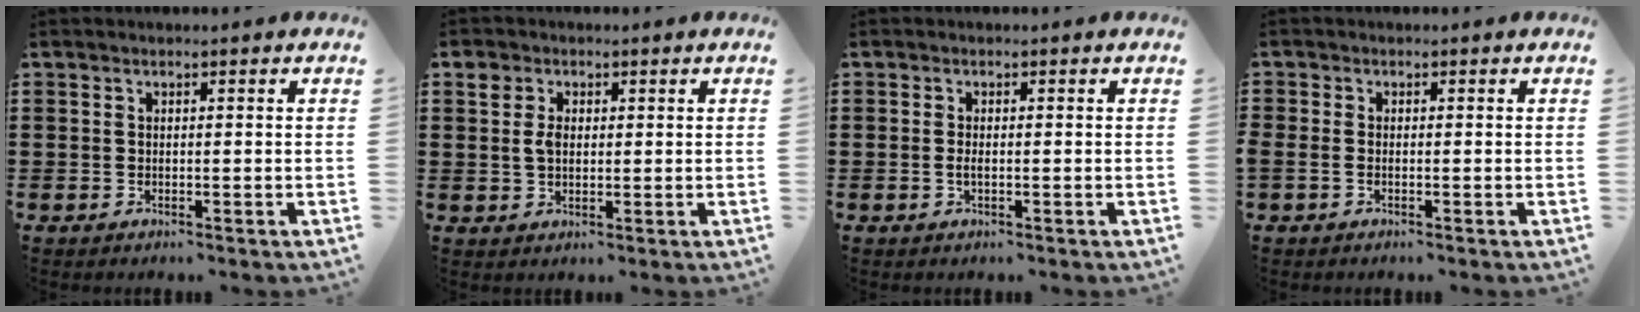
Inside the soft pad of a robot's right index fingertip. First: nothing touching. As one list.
[{"total": 3.2, "force": [0.8, 2.3, 2.0], "torque": [-0.048, 0.013, 0.012]}, {"total": 1.1, "force": [-0.3, 0.3, 1.0], "torque": [-0.019, 0.000, -0.005]}, {"total": 0.8, "force": [-0.5, 0.3, 0.6], "torque": [-0.019, -0.005, -0.012]}]